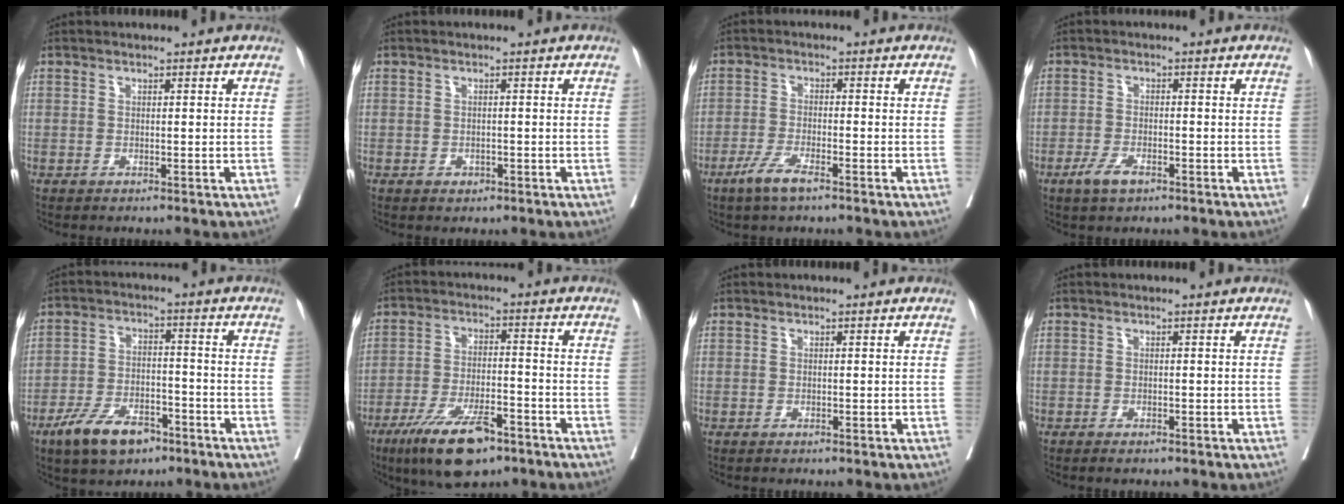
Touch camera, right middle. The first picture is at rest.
{"total": 1.1, "force": [-0.6, 0.9, 0.5], "torque": [-0.008, 0.002, -0.005]}
{"total": 4.3, "force": [-2.9, 0.6, 3.1], "torque": [-0.067, -0.006, -0.057]}
{"total": 3.4, "force": [-2.1, 1.2, 2.4], "torque": [-0.049, -0.001, -0.038]}
{"total": 9.1, "force": [-6.0, 4.1, 5.5], "torque": [-0.105, -0.001, -0.104]}
{"total": 11.5, "force": [-7.5, 3.3, 8.0], "torque": [-0.146, -0.015, -0.127]}
{"total": 0.0}
{"total": 1.0, "force": [-0.7, 0.3, 0.6], "torque": [-0.011, -0.002, -0.007]}